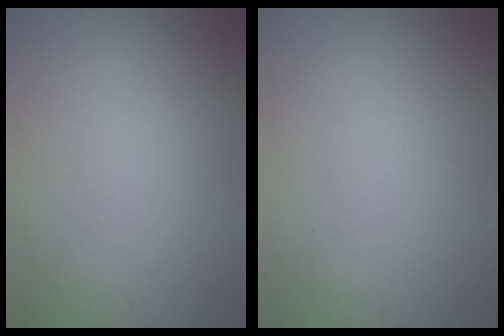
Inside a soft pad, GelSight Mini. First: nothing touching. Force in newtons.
{"total": 0.0}